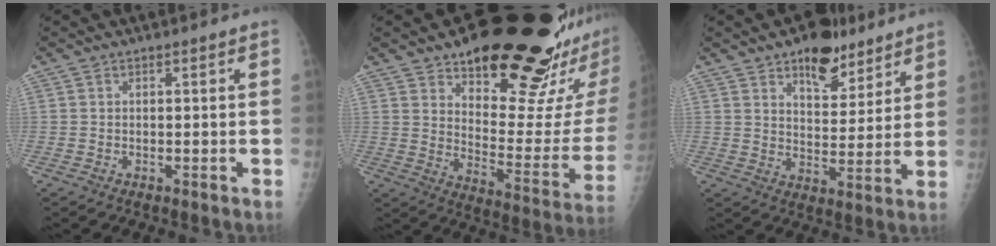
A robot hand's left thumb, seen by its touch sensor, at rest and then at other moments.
{"total": 27.1, "force": [18.2, 8.8, 18.0], "torque": [-0.207, -0.101, 0.257]}
{"total": 11.5, "force": [7.6, 5.9, 6.3], "torque": [-0.054, -0.043, 0.117]}